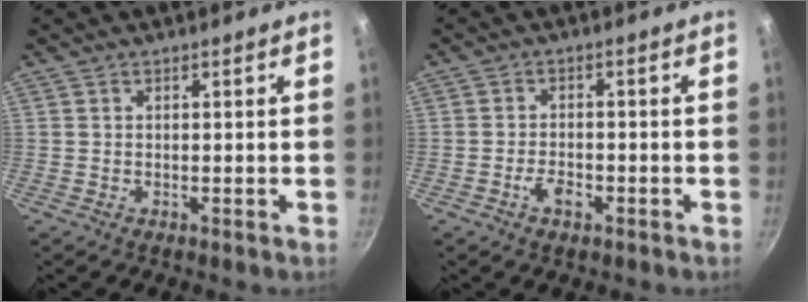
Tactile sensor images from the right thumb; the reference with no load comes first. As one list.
[{"total": 3.5, "force": [-1.8, 1.9, 2.3], "torque": [-0.038, 0.014, -0.033]}]